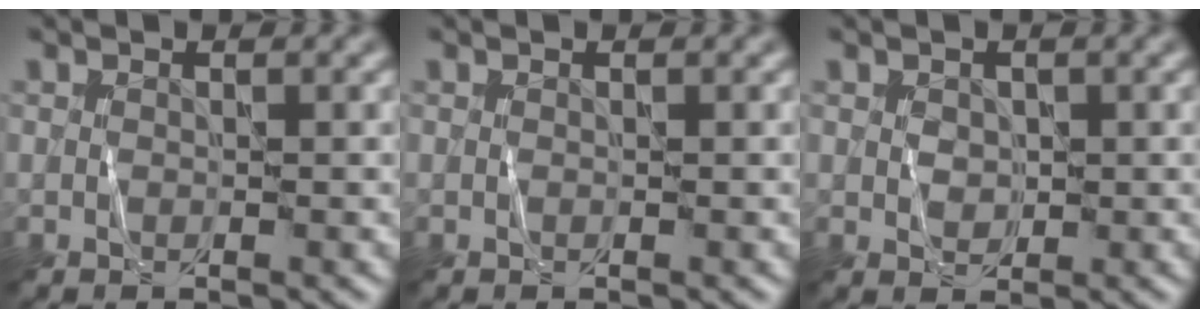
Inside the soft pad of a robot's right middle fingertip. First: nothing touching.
{"total": 0.0}
{"total": 1.0, "force": [0.5, 0.9, 0.2], "torque": [-0.002, 0.003, 0.012]}